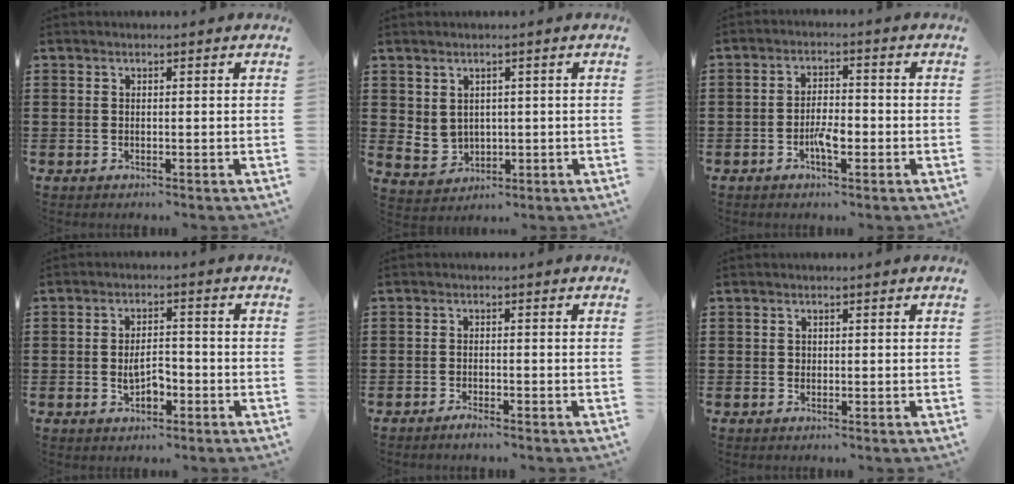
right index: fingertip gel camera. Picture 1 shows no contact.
{"total": 3.2, "force": [1.5, 2.7, 0.9], "torque": [-0.032, 0.005, 0.029]}
{"total": 4.0, "force": [-1.6, 1.5, 3.4], "torque": [-0.066, 0.004, -0.029]}
{"total": 4.2, "force": [-1.3, 2.1, 3.4], "torque": [-0.056, 0.003, -0.025]}
{"total": 1.4, "force": [-1.3, 0.0, 0.4], "torque": [-0.010, -0.003, -0.024]}
{"total": 0.6, "force": [0.2, 0.6, 0.2], "torque": [-0.005, 0.003, 0.004]}